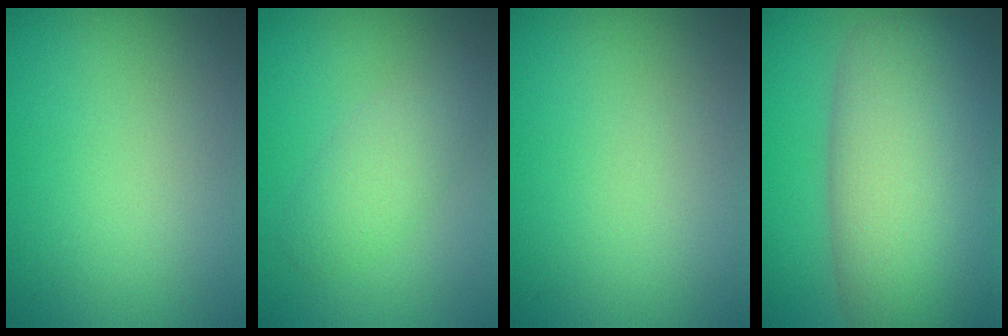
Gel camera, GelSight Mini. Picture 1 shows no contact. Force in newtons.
{"total": 2.7, "press": 2.7, "slide": 0.2}
{"total": 0.0}
{"total": 12.4, "press": 12.4, "slide": 0.7}